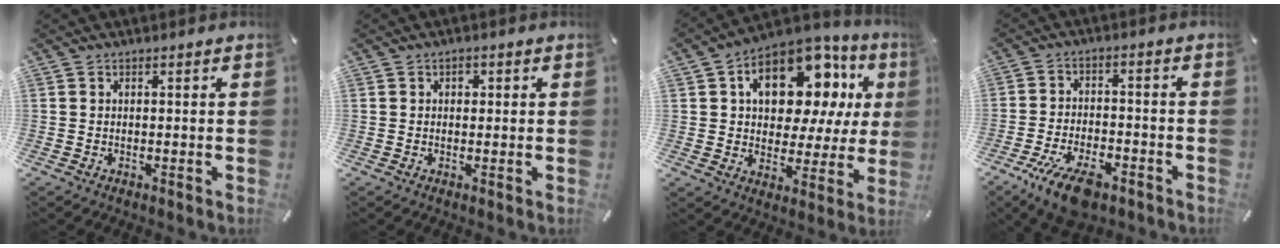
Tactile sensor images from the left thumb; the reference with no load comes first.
{"total": 1.4, "force": [0.3, 1.2, 0.7], "torque": [-0.008, 0.005, 0.001]}
{"total": 17.4, "force": [7.0, 10.8, 11.7], "torque": [-0.179, -0.041, 0.120]}
{"total": 10.0, "force": [-6.1, 4.7, 6.4], "torque": [-0.122, 0.030, -0.110]}